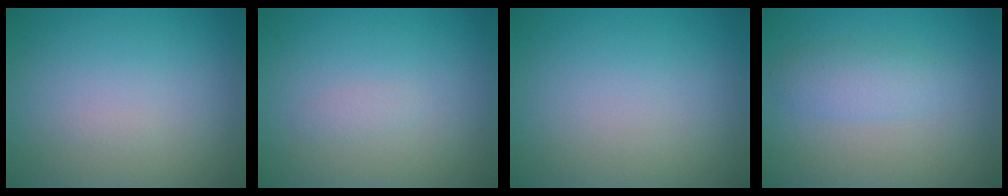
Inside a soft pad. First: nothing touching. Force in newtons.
{"total": 0.6, "press": 0.6, "slide": 0.0}
{"total": 0.0}
{"total": 2.3, "press": 2.3, "slide": 0.2}